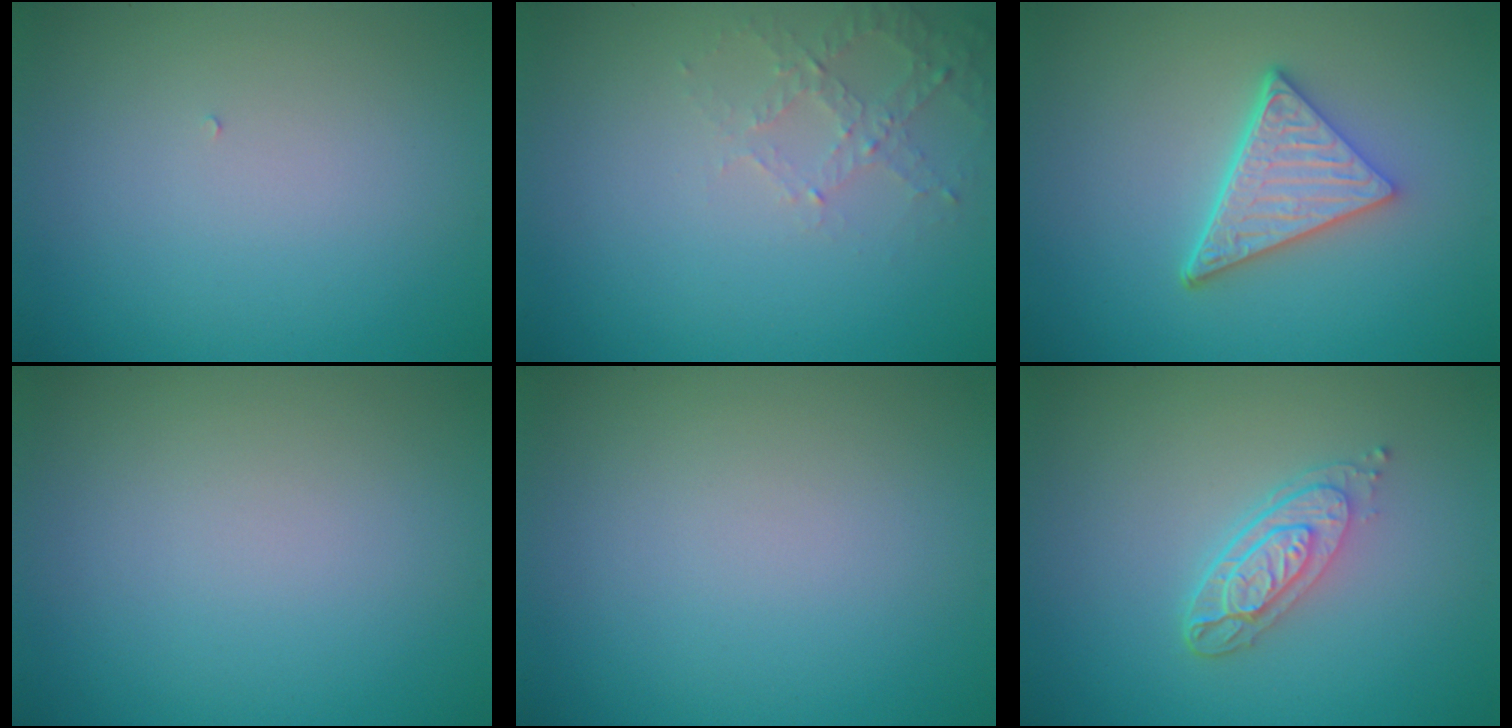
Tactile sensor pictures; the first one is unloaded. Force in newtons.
{"total": 2.2, "press": 2.1, "slide": 0.6}
{"total": 5.0, "press": 3.7, "slide": 3.4}
{"total": 0.0}
{"total": 0.0}
{"total": 3.5, "press": 2.6, "slide": 2.4}